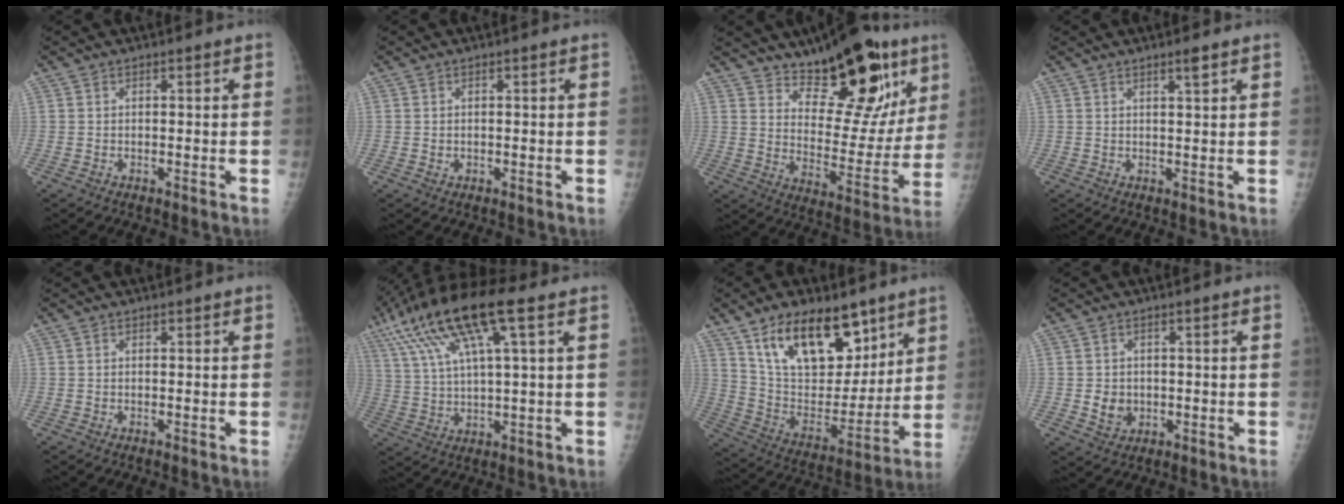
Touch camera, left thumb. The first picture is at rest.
{"total": 0.7, "force": [0.1, 0.5, 0.4], "torque": [-0.003, 0.000, 0.003]}
{"total": 20.3, "force": [12.5, 8.8, 13.3], "torque": [-0.136, -0.078, 0.194]}
{"total": 1.9, "force": [1.3, 0.1, 1.4], "torque": [-0.021, -0.010, 0.023]}
{"total": 0.0}
{"total": 17.8, "force": [8.4, 4.0, 15.1], "torque": [-0.308, 0.012, 0.153]}
{"total": 20.4, "force": [12.4, 10.5, 12.3], "torque": [-0.157, -0.063, 0.226]}
{"total": 4.0, "force": [-0.4, 3.5, 2.0], "torque": [-0.017, 0.002, 0.003]}